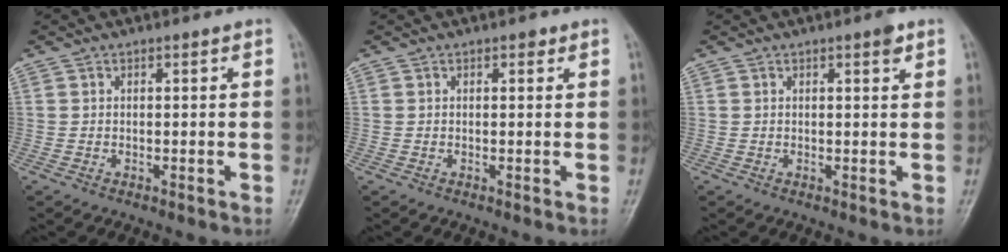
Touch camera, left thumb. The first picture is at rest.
{"total": 1.0, "force": [0.6, 0.6, 0.6], "torque": [-0.001, -0.001, 0.005]}
{"total": 1.7, "force": [1.1, 0.4, 1.3], "torque": [-0.017, -0.004, 0.013]}